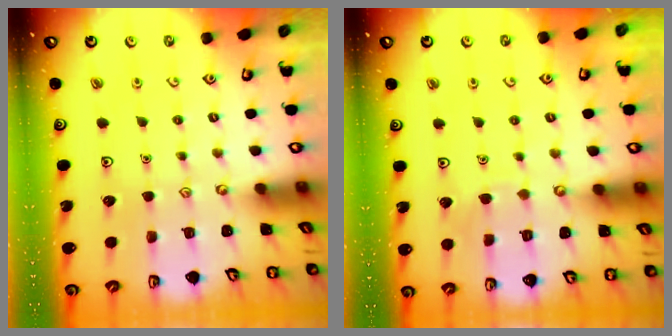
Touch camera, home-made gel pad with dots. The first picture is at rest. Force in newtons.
{"total": 3.5, "press": 3.5, "slide": 0.3}